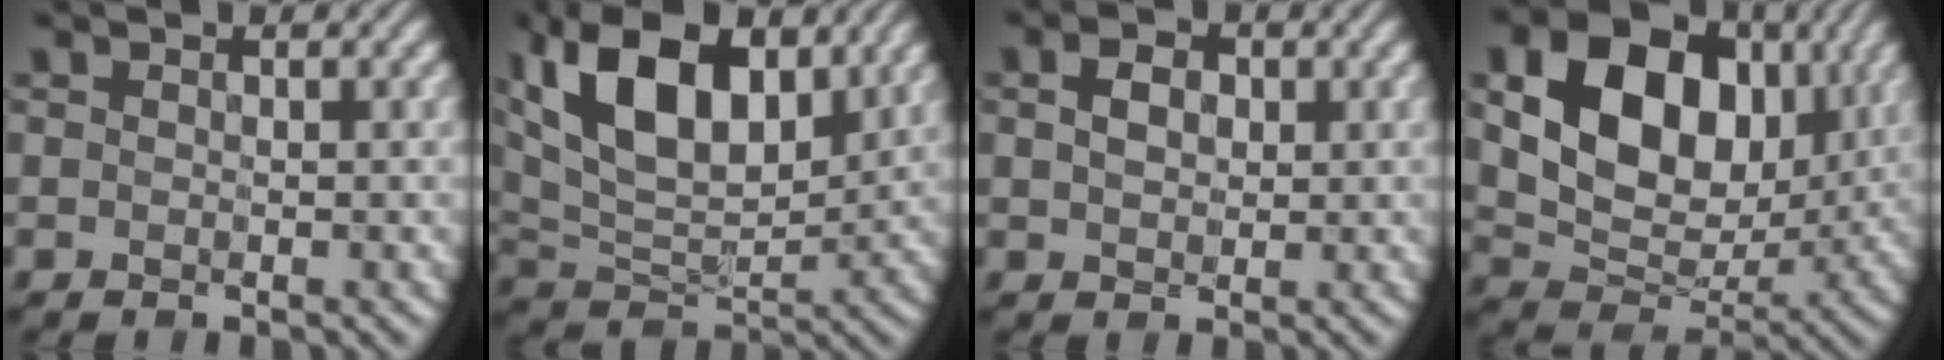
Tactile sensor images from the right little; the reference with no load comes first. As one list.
[{"total": 12.1, "force": [4.8, 6.8, 8.8], "torque": [-0.175, 0.012, 0.081]}, {"total": 2.4, "force": [0.2, 1.7, 1.6], "torque": [-0.035, 0.003, 0.002]}, {"total": 12.5, "force": [2.7, 8.8, 8.5], "torque": [-0.155, -0.001, 0.046]}]